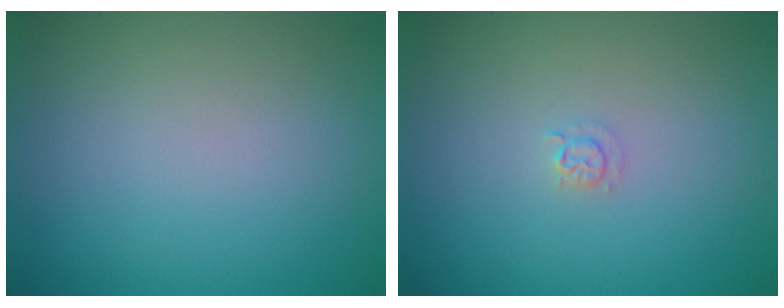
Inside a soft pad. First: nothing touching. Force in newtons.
{"total": 0.9, "press": 0.9, "slide": 0.1}